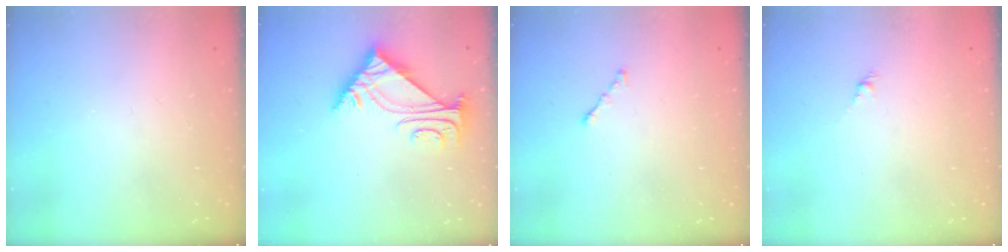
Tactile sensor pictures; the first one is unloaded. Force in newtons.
{"total": 5.5, "press": 5.4, "slide": 0.9}
{"total": 0.6, "press": 0.5, "slide": 0.4}
{"total": 1.9, "press": 1.8, "slide": 0.7}